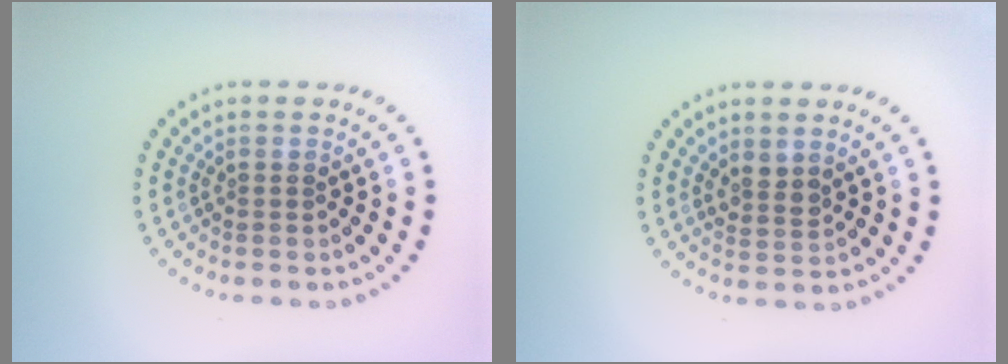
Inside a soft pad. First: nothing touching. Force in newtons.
{"total": 1.5, "press": 1.2, "slide": 0.9}